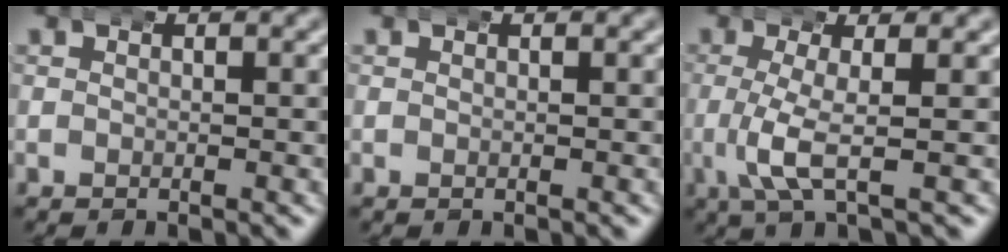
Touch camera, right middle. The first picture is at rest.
{"total": 0.0}
{"total": 3.4, "force": [0.0, 0.4, 3.4], "torque": [-0.085, -0.019, 0.008]}